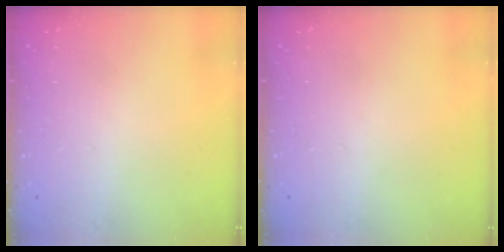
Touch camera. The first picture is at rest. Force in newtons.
{"total": 0.0}